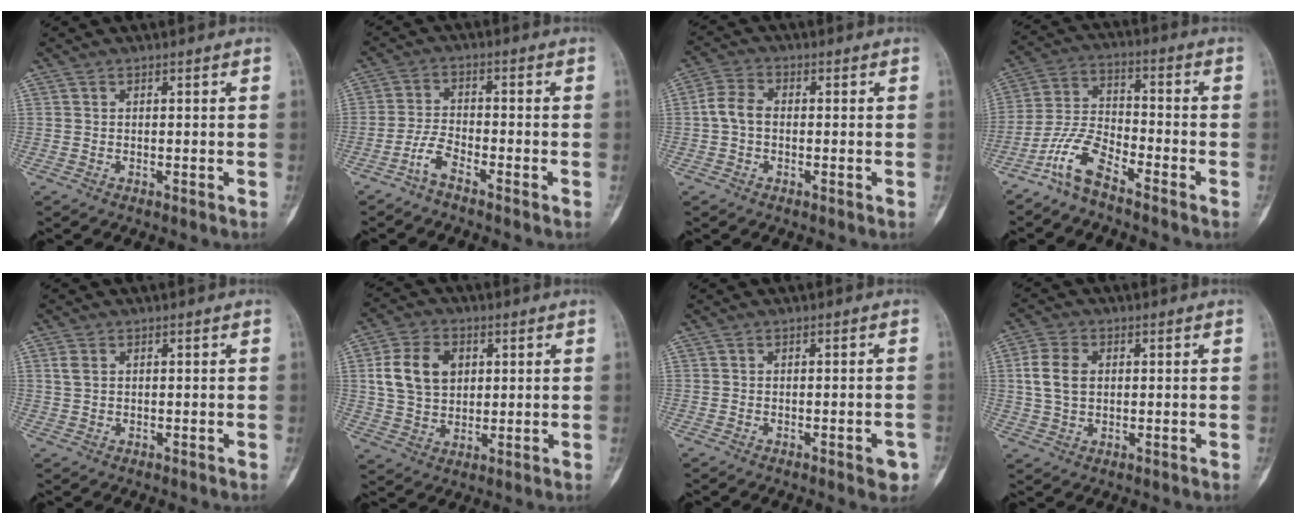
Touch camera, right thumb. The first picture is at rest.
{"total": 3.6, "force": [-2.9, 0.7, 2.0], "torque": [-0.045, 0.020, -0.065]}
{"total": 4.7, "force": [-0.4, 3.2, 3.4], "torque": [-0.066, 0.014, -0.016]}
{"total": 8.0, "force": [-6.1, 2.3, 4.7], "torque": [-0.107, 0.046, -0.133]}
{"total": 2.2, "force": [0.7, 1.5, 1.5], "torque": [-0.032, 0.004, 0.019]}
{"total": 11.1, "force": [2.6, 8.1, 7.1], "torque": [-0.111, 0.000, 0.051]}
{"total": 3.0, "force": [-1.4, 1.0, 2.4], "torque": [-0.020, 0.006, -0.015]}
{"total": 6.7, "force": [1.0, 4.7, 4.7], "torque": [-0.087, 0.005, 0.020]}